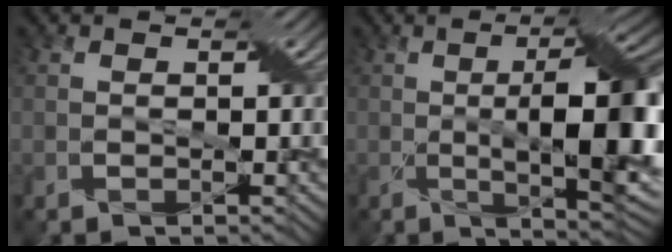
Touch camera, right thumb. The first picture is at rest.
{"total": 13.7, "force": [-0.9, 3.9, 13.1], "torque": [-0.188, 0.004, -0.007]}